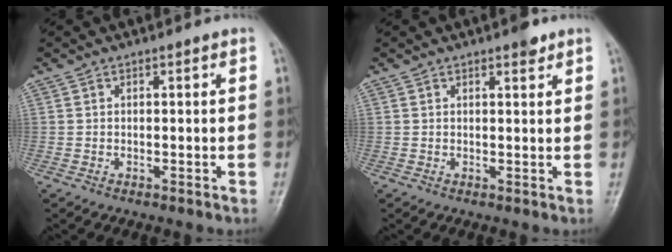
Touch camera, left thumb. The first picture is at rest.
{"total": 2.2, "force": [1.5, 0.8, 1.3], "torque": [-0.012, -0.007, 0.019]}